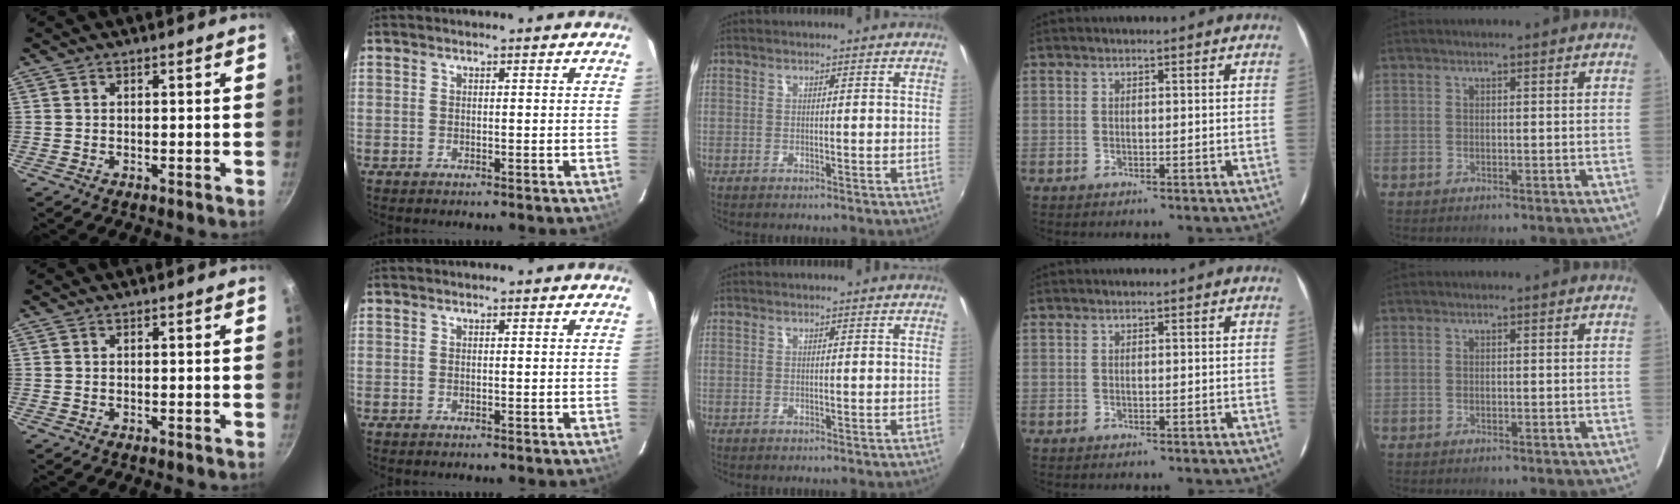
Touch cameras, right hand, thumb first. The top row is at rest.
{}